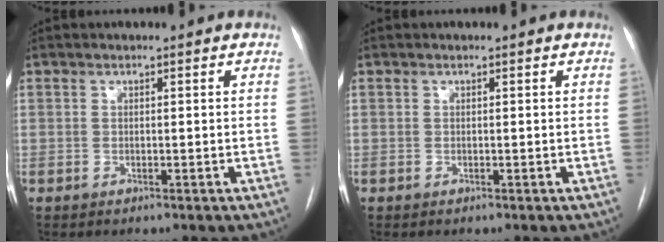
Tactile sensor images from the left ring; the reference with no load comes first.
{"total": 0.0}